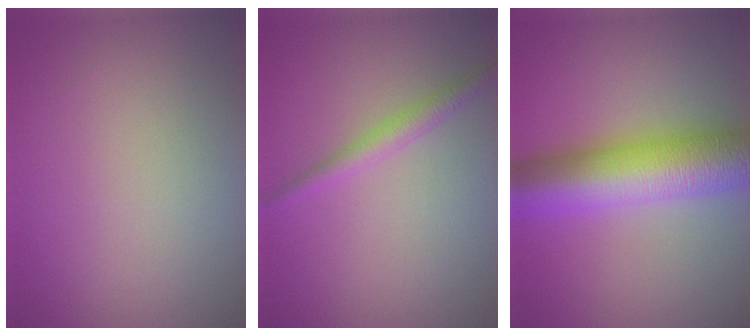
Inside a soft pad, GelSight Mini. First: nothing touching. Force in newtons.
{"total": 2.0, "press": 2.0, "slide": 0.1}
{"total": 10.9, "press": 10.9, "slide": 0.2}